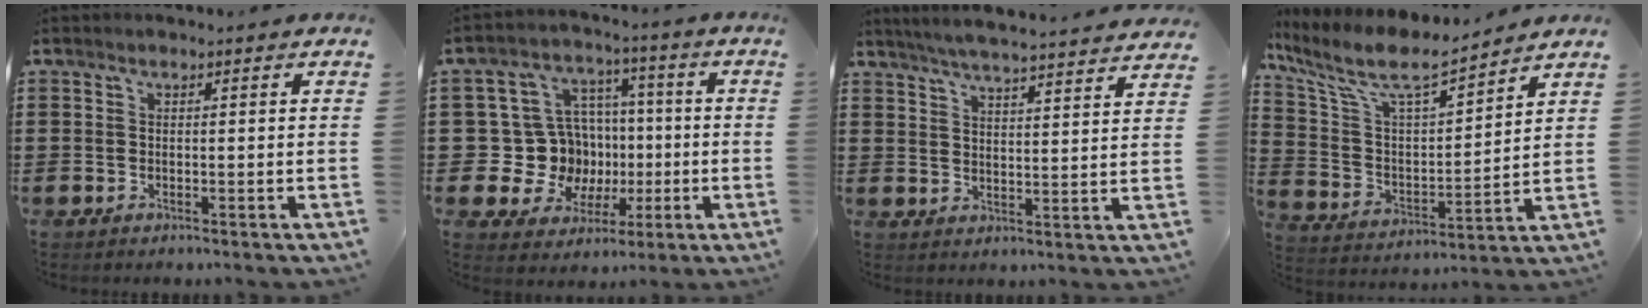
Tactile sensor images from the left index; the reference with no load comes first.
{"total": 11.8, "force": [-0.8, 11.2, 3.5], "torque": [-0.106, -0.004, -0.004]}
{"total": 5.0, "force": [4.8, -0.6, 1.3], "torque": [-0.042, -0.032, 0.084]}
{"total": 8.9, "force": [6.9, 2.2, 5.1], "torque": [-0.131, -0.036, 0.115]}